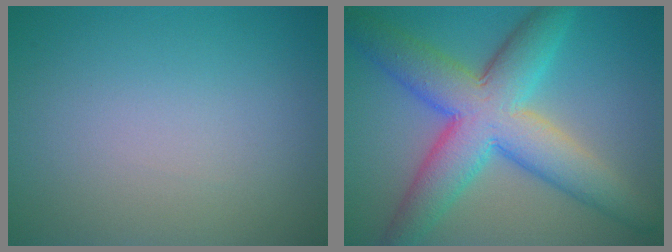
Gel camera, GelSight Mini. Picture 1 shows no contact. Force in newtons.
{"total": 9.8, "press": 9.8, "slide": 0.2}